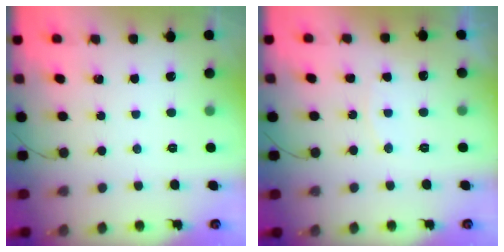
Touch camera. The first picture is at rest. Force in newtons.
{"total": 6.0, "press": 6.0, "slide": 0.2}